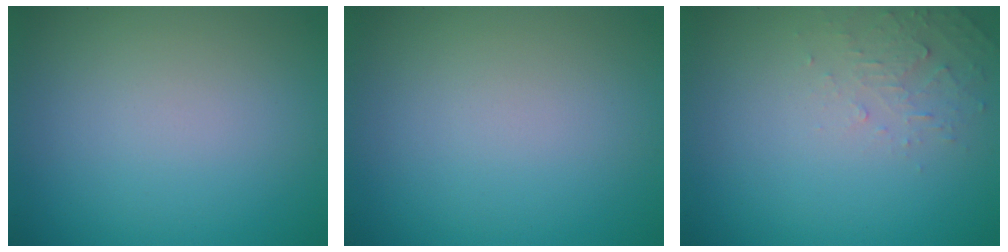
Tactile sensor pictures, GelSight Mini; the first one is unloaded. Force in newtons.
{"total": 0.0}
{"total": 1.7, "press": 1.7, "slide": 0.2}